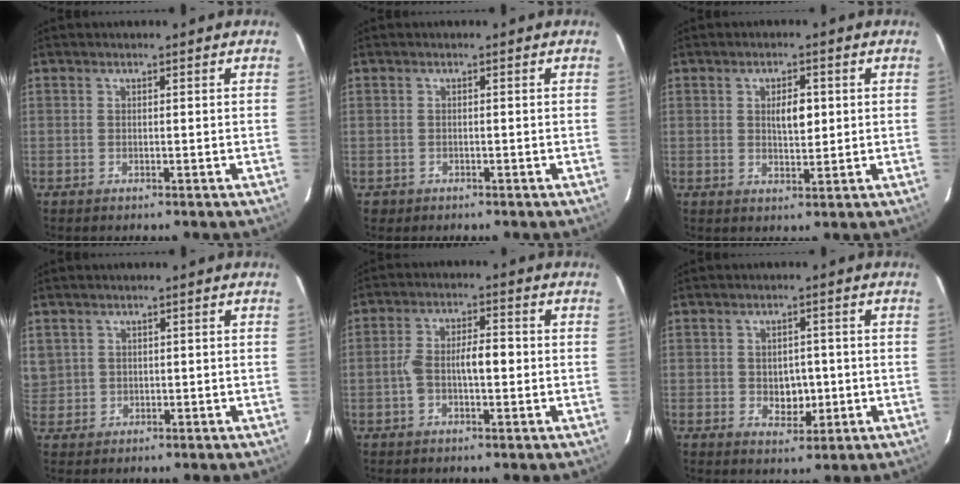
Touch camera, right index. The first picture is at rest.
{"total": 1.0, "force": [-0.4, 0.9, -0.1], "torque": [-0.007, 0.002, -0.003]}
{"total": 3.9, "force": [0.8, 1.6, 3.5], "torque": [-0.058, 0.001, 0.015]}
{"total": 3.8, "force": [1.4, 3.5, 0.4], "torque": [-0.012, 0.008, 0.036]}
{"total": 6.2, "force": [-0.7, 2.2, 5.8], "torque": [-0.117, 0.023, -0.013]}
{"total": 4.1, "force": [-0.5, 2.8, 2.9], "torque": [-0.033, 0.002, 0.001]}